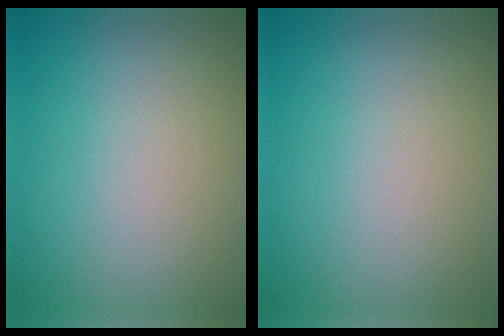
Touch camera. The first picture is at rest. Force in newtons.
{"total": 0.0}